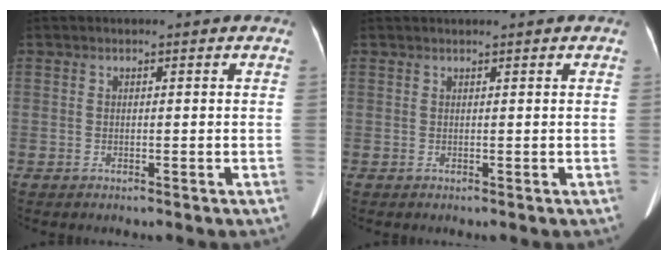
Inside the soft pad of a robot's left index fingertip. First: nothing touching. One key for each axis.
{"total": 1.7, "fx": 1.5, "fy": -0.2, "fz": 0.7, "tx": -0.008, "ty": 0.025, "tz": 0.028}